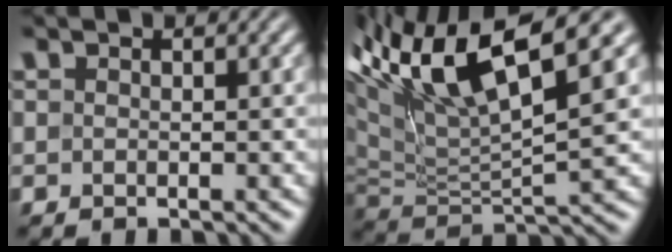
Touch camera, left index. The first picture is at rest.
{"total": 11.2, "force": [6.2, 2.7, 8.9], "torque": [-0.177, 0.024, 0.115]}